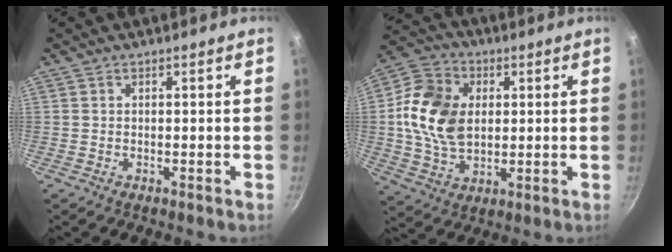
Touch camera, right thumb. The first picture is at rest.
{"total": 14.9, "force": [1.8, 10.6, 10.3], "torque": [-0.173, 0.001, 0.025]}